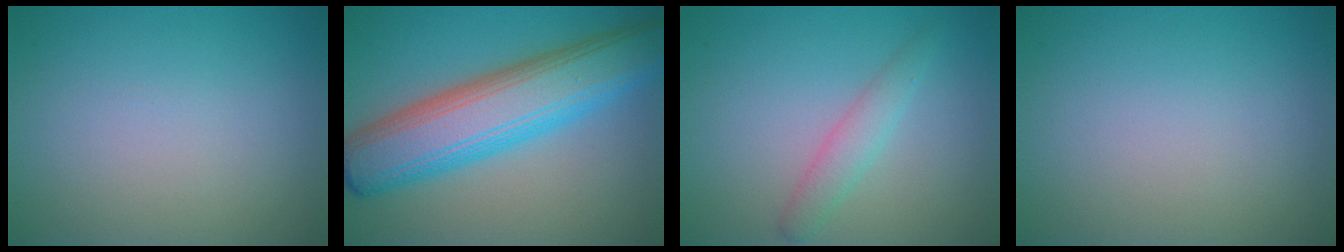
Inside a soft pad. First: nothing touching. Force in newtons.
{"total": 10.0, "press": 10.0, "slide": 0.2}
{"total": 2.1, "press": 2.1, "slide": 0.0}
{"total": 0.0}